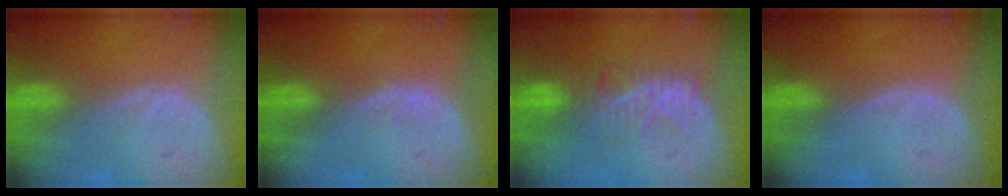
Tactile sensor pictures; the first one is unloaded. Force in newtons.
{"total": 0.8, "press": 0.7, "slide": 0.2}
{"total": 5.2, "press": 5.0, "slide": 1.3}
{"total": 0.0}